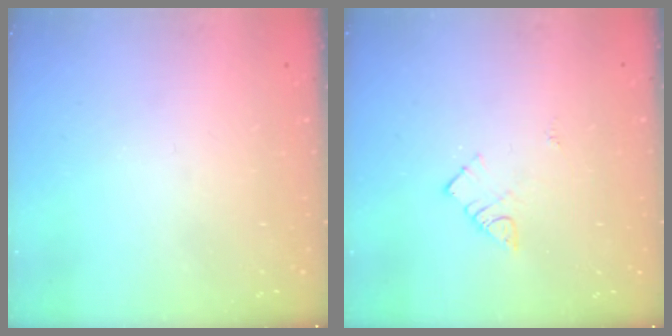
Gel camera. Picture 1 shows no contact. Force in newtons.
{"total": 5.2, "press": 5.2, "slide": 0.2}